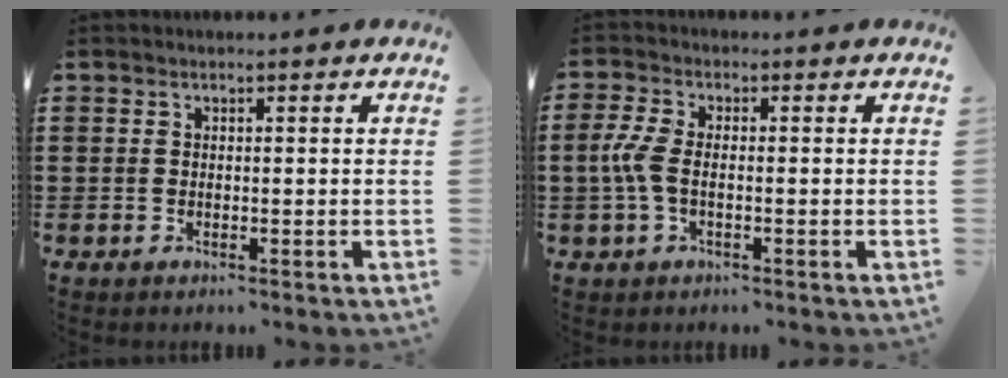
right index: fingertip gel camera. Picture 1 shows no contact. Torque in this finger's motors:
{"motor_torque": [1.07, 1.07, 0.23, 0.10]}